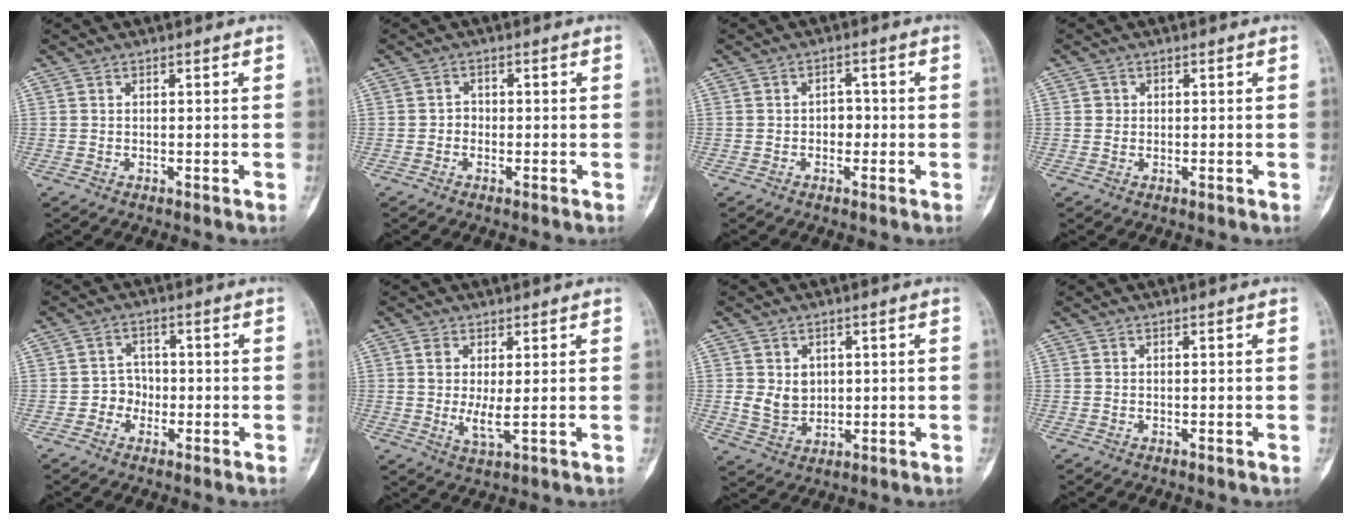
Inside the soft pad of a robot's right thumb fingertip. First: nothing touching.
{"total": 1.4, "force": [-0.5, 1.2, 0.5], "torque": [0.005, 0.007, -0.014]}
{"total": 2.6, "force": [-0.5, 2.0, 1.6], "torque": [0.001, 0.011, -0.014]}
{"total": 1.3, "force": [0.1, 1.2, 0.2], "torque": [0.008, 0.004, 0.000]}
{"total": 3.5, "force": [-1.2, 3.1, 1.0], "torque": [0.009, 0.014, -0.031]}
{"total": 4.5, "force": [0.4, 1.4, 4.2], "torque": [-0.087, -0.012, 0.009]}
{"total": 5.7, "force": [0.9, 4.7, 3.1], "torque": [-0.030, -0.010, 0.027]}
{"total": 0.0}